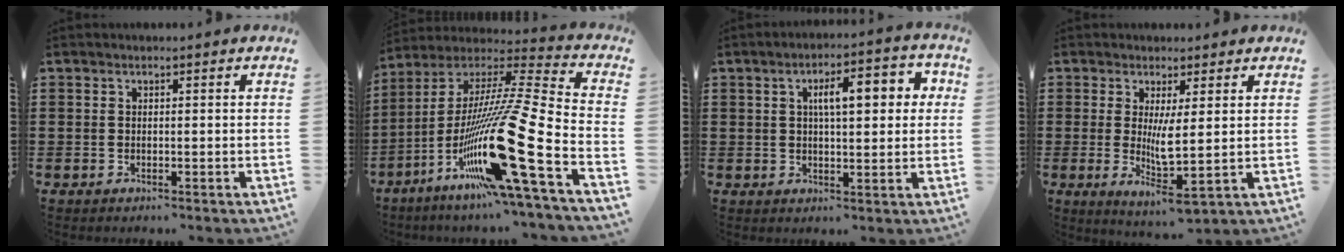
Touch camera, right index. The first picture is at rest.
{"total": 22.2, "force": [-8.8, 3.1, 20.1], "torque": [-0.344, -0.033, -0.150]}
{"total": 7.4, "force": [1.7, 1.7, 7.0], "torque": [-0.120, 0.003, 0.019]}
{"total": 5.1, "force": [1.3, 0.7, 4.9], "torque": [-0.080, -0.019, 0.019]}